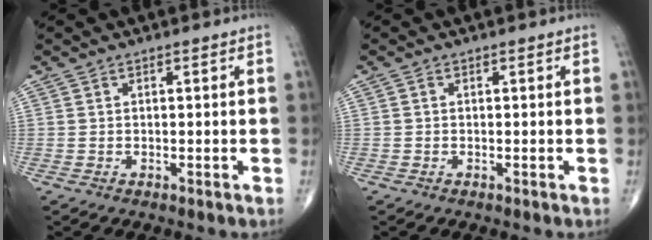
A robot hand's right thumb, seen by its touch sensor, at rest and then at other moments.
{"total": 0.0}